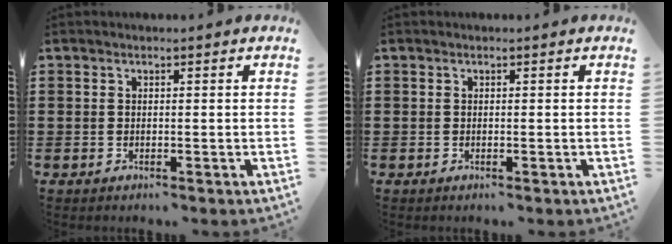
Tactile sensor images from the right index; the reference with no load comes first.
{"total": 0.0}